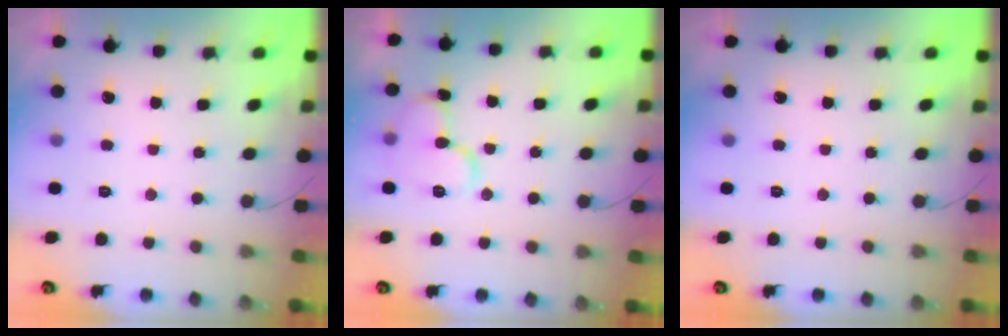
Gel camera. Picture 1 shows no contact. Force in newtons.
{"total": 11.7, "press": 11.6, "slide": 1.3}
{"total": 0.0}